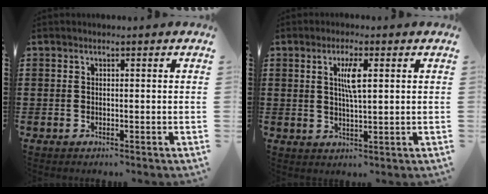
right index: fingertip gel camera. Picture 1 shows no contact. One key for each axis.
{"total": 4.0, "fx": 1.1, "fy": 0.8, "fz": 3.7, "tx": -0.077, "ty": 0.008, "tz": 0.016}